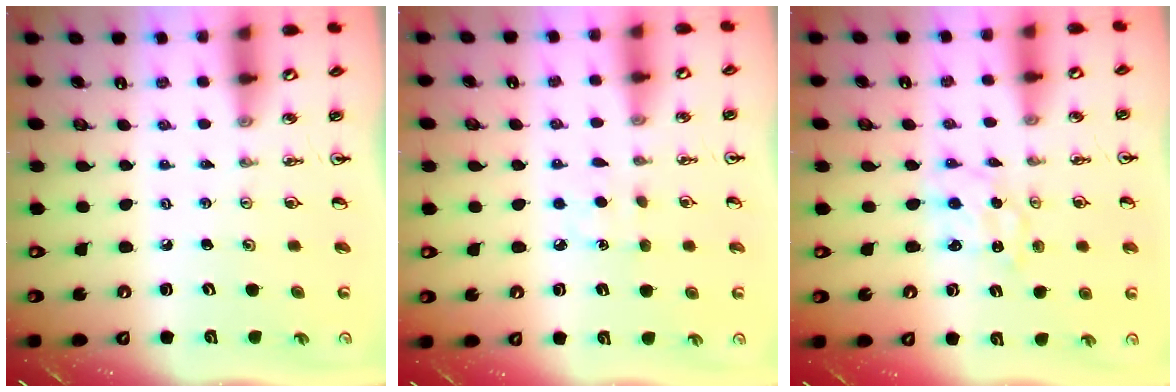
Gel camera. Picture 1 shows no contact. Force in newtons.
{"total": 4.7, "press": 4.6, "slide": 0.5}
{"total": 1.5, "press": 1.5, "slide": 0.1}